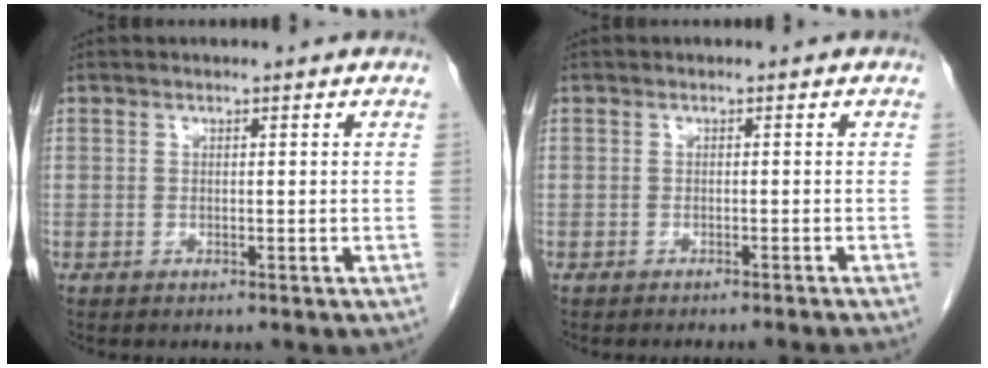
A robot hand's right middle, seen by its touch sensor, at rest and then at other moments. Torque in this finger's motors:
{"motor_torque": [-0.02, 0.03, 0.00, 0.00]}